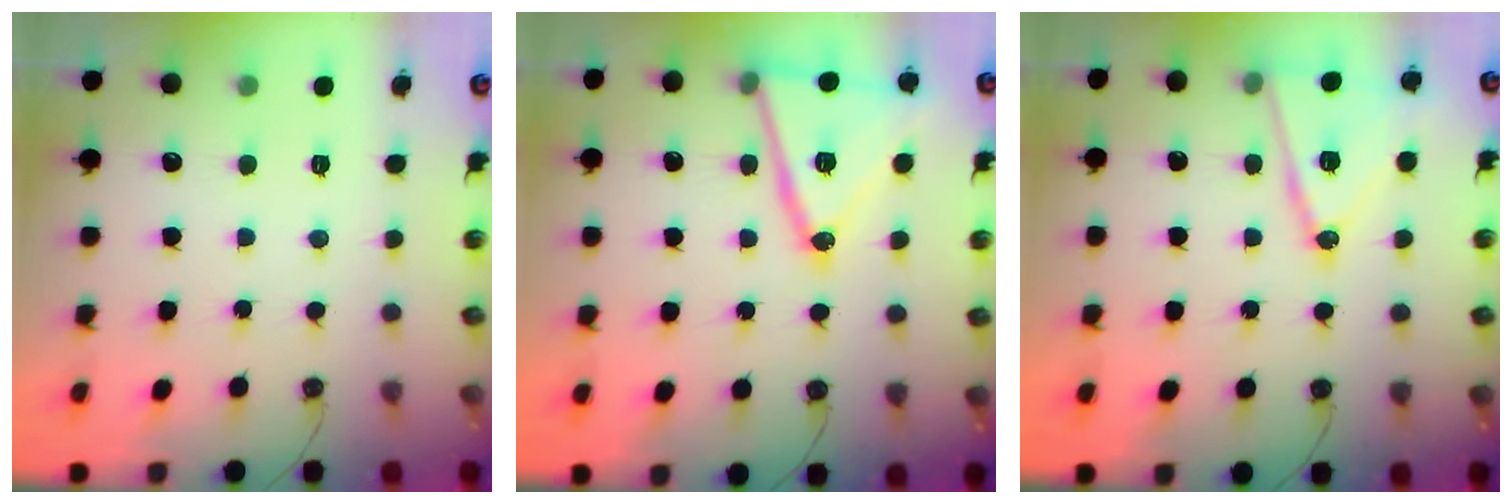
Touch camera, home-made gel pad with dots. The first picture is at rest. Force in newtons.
{"total": 19.4, "press": 19.1, "slide": 3.3}
{"total": 14.1, "press": 13.6, "slide": 3.6}